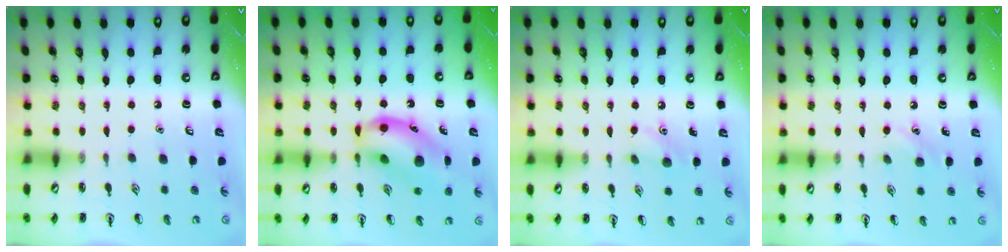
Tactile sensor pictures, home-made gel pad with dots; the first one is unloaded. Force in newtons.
{"total": 14.9, "press": 14.7, "slide": 2.4}
{"total": 5.7, "press": 5.4, "slide": 1.9}
{"total": 5.7, "press": 5.4, "slide": 1.6}